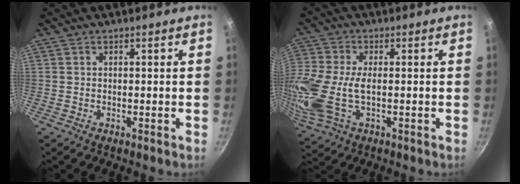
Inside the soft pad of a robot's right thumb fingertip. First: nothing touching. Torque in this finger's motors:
{"motor_torque": [1.71, 3.30, 2.02, -0.76, 0.29]}